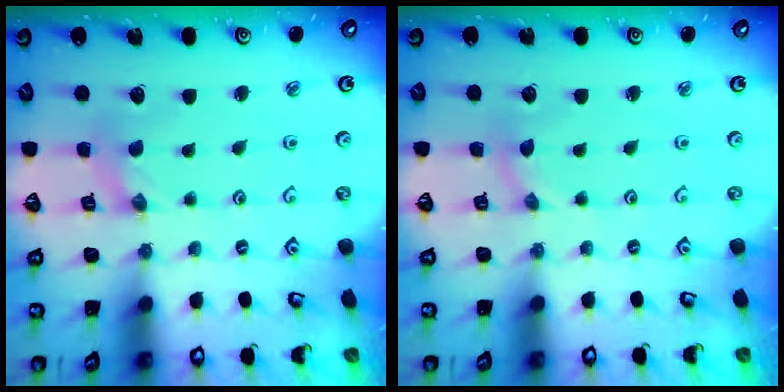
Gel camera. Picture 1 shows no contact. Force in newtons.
{"total": 0.0}